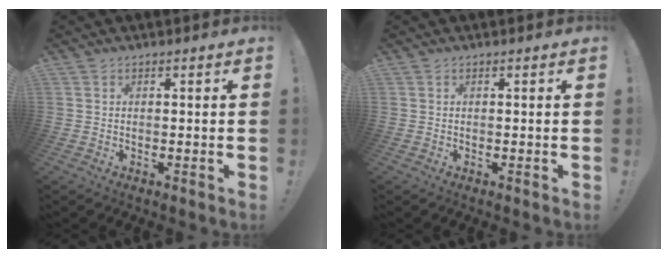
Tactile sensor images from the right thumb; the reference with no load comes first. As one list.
[{"total": 0.0}]